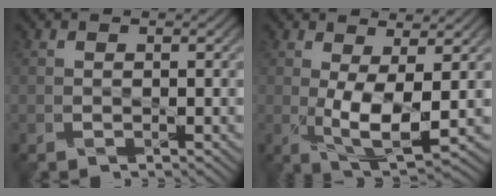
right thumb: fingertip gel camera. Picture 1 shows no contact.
{"total": 5.8, "force": [-0.2, 2.2, 5.4], "torque": [-0.123, -0.008, 0.009]}